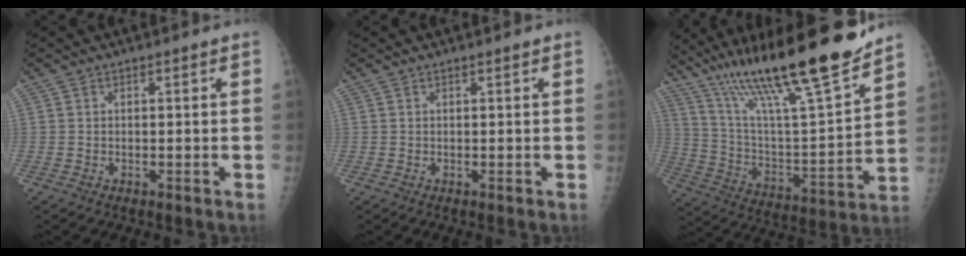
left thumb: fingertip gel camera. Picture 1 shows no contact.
{"total": 0.0}
{"total": 25.4, "force": [18.9, 2.9, 16.7], "torque": [-0.263, -0.067, 0.332]}